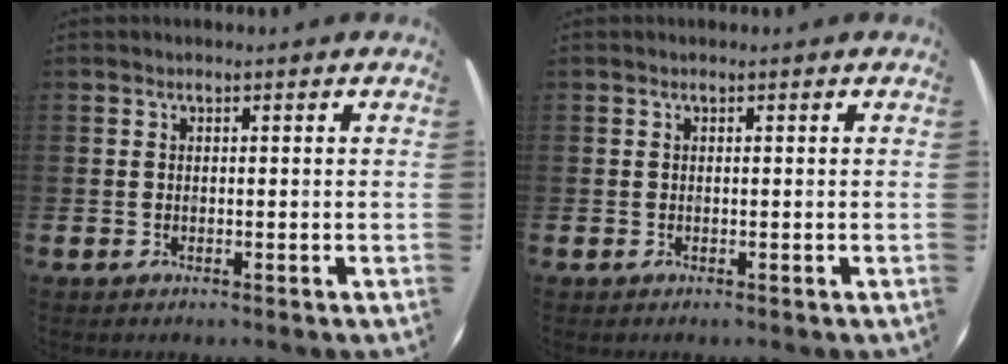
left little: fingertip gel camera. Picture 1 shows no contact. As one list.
[{"total": 0.0}]